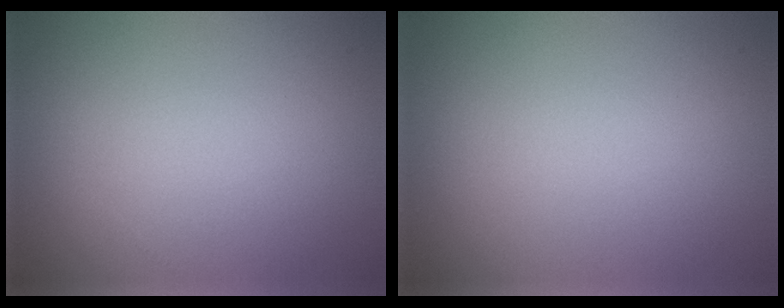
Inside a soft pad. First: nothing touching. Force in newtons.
{"total": 0.0}